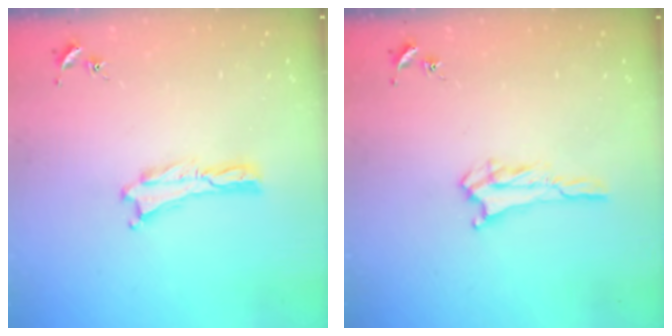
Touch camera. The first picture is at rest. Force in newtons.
{"total": 1.7, "press": 1.7, "slide": 0.2}